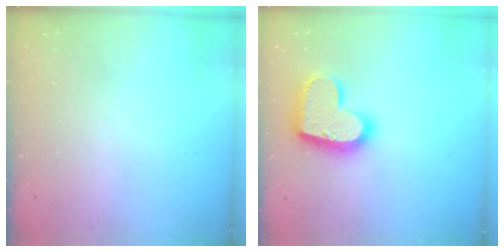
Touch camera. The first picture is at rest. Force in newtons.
{"total": 20.0, "press": 20.0, "slide": 1.2}